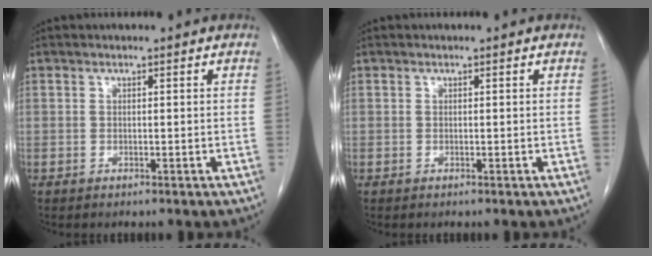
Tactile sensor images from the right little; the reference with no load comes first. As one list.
[{"total": 0.0}]